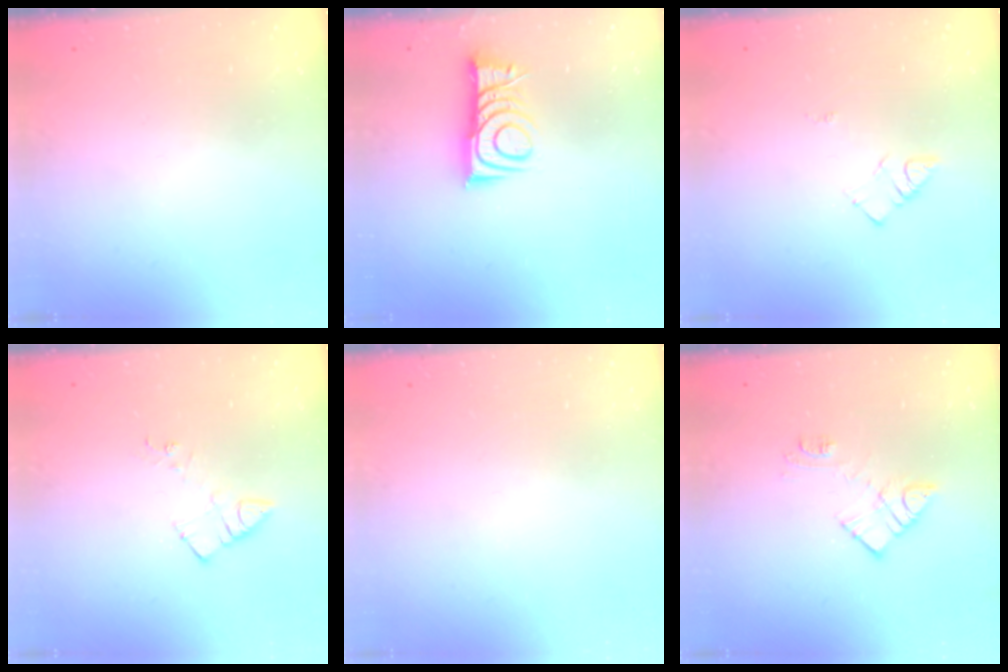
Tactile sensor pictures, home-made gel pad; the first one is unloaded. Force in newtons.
{"total": 8.8, "press": 8.8, "slide": 0.1}
{"total": 3.9, "press": 3.9, "slide": 0.5}
{"total": 5.2, "press": 5.2, "slide": 0.7}
{"total": 0.0}
{"total": 10.1, "press": 10.1, "slide": 0.6}